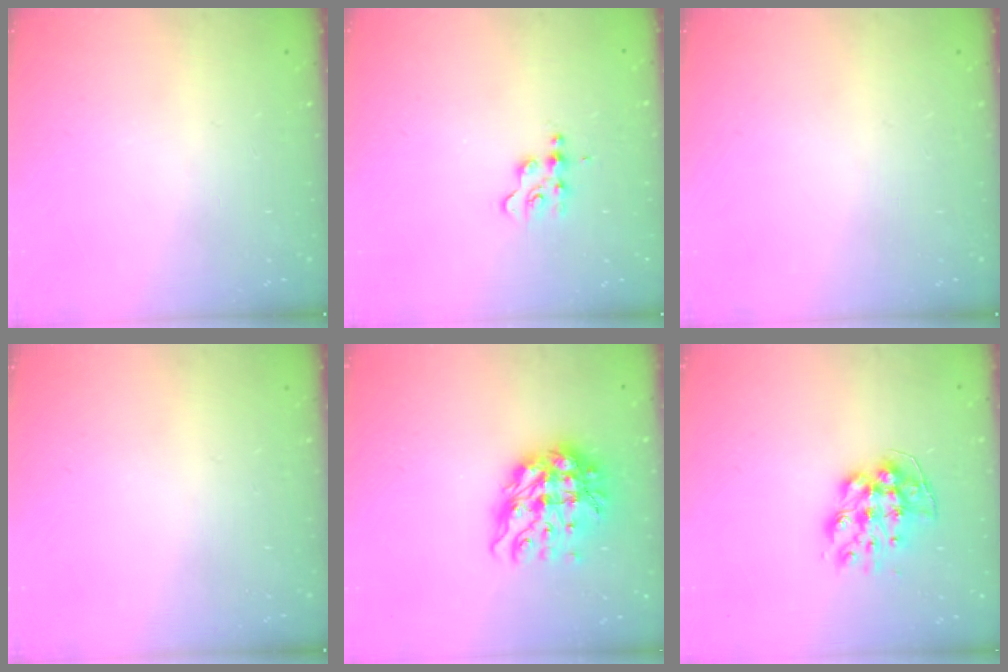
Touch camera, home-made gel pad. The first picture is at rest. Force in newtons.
{"total": 2.8, "press": 2.8, "slide": 0.3}
{"total": 0.0}
{"total": 0.0}
{"total": 12.1, "press": 11.9, "slide": 1.7}
{"total": 11.3, "press": 11.3, "slide": 1.0}